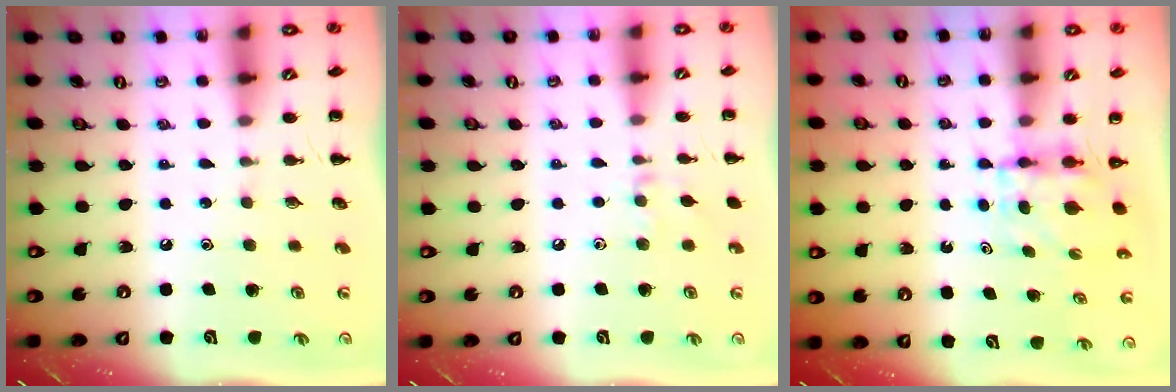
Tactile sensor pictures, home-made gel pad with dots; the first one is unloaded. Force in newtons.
{"total": 7.2, "press": 6.9, "slide": 1.8}
{"total": 3.9, "press": 3.9, "slide": 0.3}